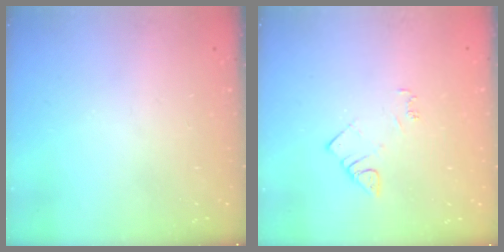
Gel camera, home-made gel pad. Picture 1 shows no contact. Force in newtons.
{"total": 5.2, "press": 5.2, "slide": 0.7}